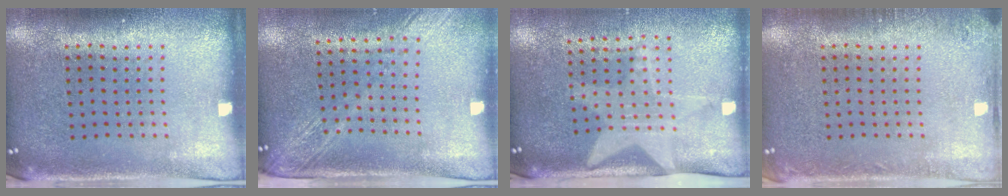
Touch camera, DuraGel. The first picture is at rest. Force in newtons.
{"total": 2.0, "press": 1.6, "slide": 1.2}
{"total": 2.1, "press": 1.5, "slide": 1.4}
{"total": 1.2, "press": 1.2, "slide": 0.1}